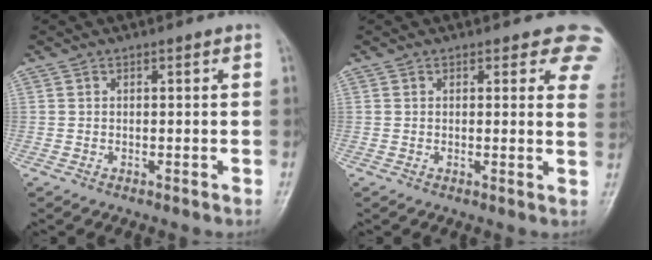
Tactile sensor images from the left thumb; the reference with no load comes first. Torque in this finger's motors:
{"motor_torque": [3.70, 1.31, 1.35, -0.92, 0.00]}